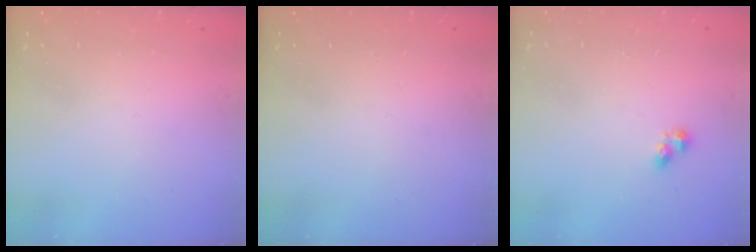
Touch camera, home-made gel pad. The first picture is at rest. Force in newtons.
{"total": 0.0}
{"total": 3.9, "press": 3.9, "slide": 0.5}